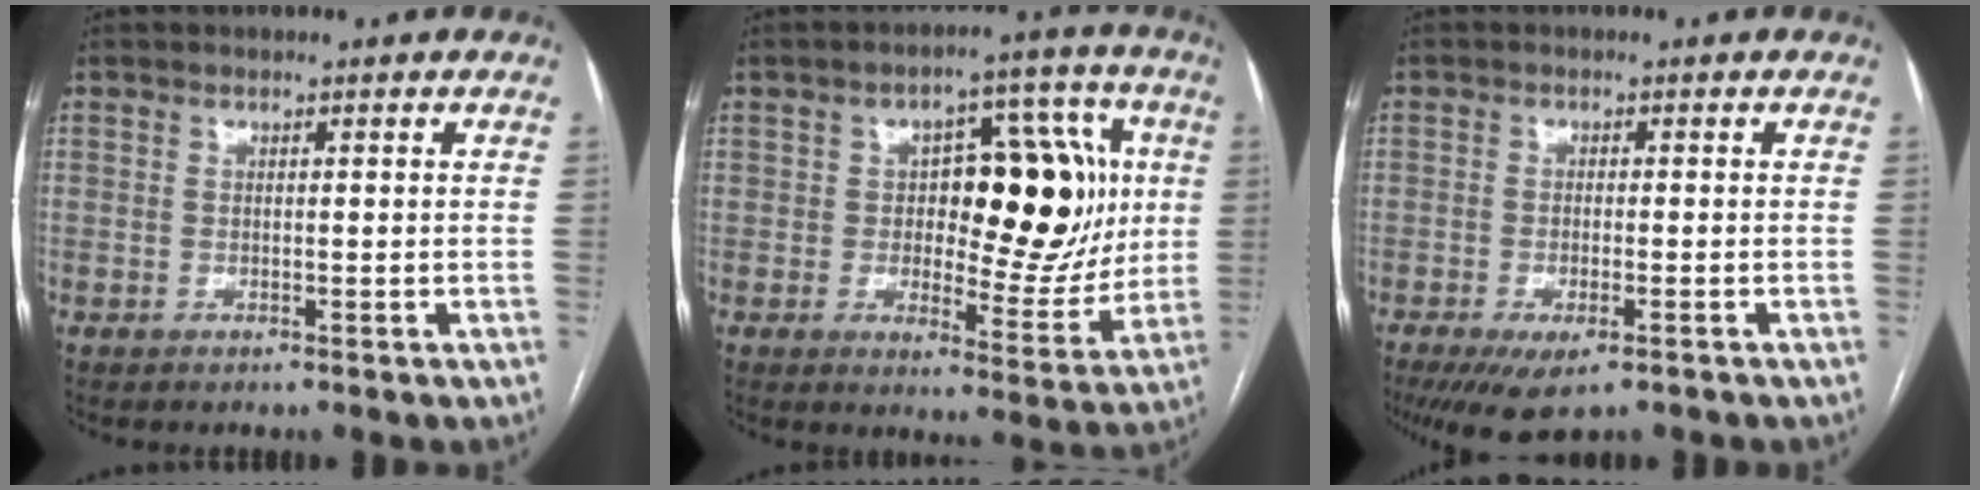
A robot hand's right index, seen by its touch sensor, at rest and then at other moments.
{"total": 17.5, "force": [2.4, 8.0, 15.4], "torque": [-0.198, 0.028, 0.042]}
{"total": 6.6, "force": [-4.1, 2.1, 4.7], "torque": [-0.075, -0.015, -0.064]}